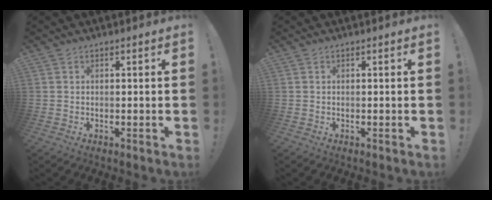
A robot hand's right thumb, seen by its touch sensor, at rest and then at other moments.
{"total": 0.0}